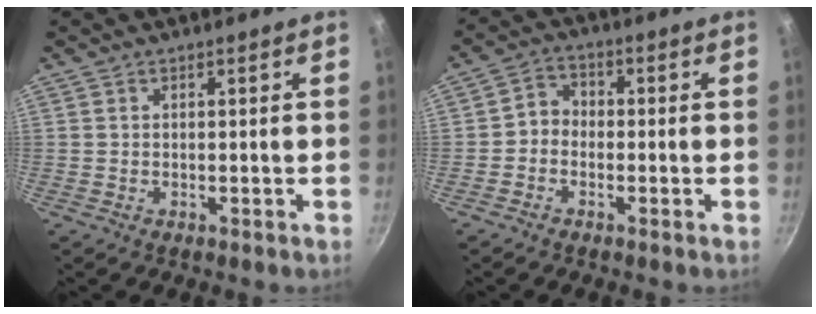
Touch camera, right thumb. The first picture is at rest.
{"total": 3.7, "force": [-1.1, 3.1, 1.7], "torque": [-0.014, 0.021, -0.033]}